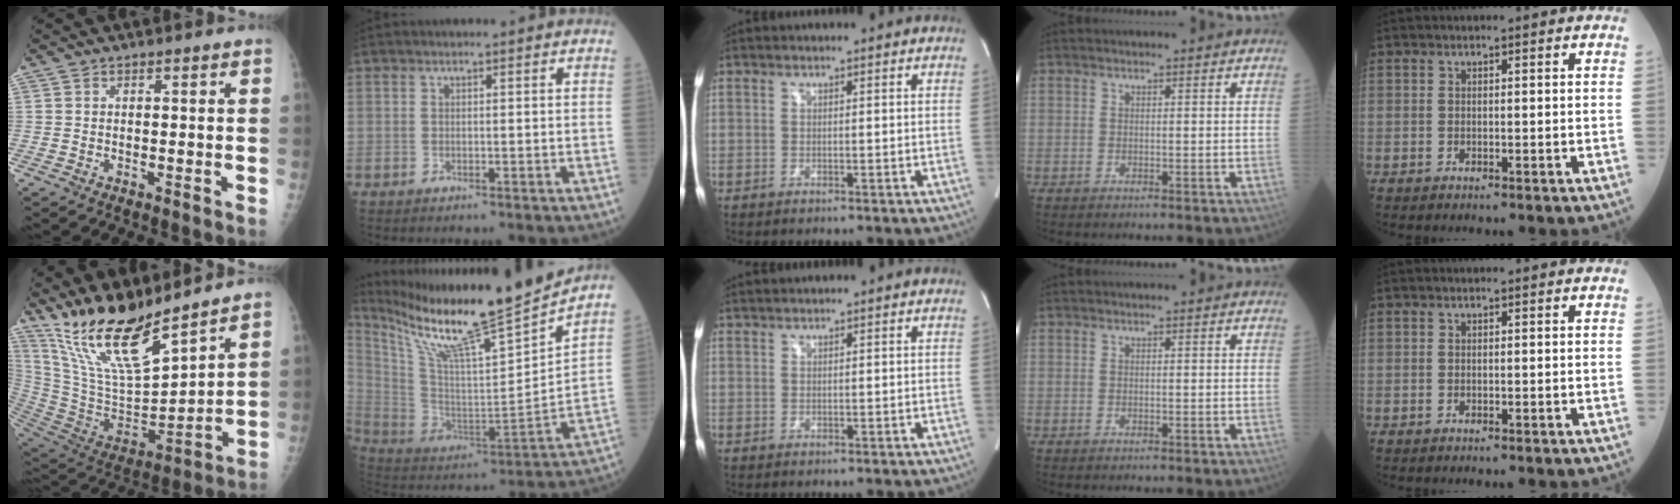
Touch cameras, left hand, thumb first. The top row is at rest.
{"thumb": {"total": 19.1, "force": [15.2, 3.7, 10.9], "torque": [-0.180, -0.082, 0.303]}, "index": {"total": 22.0, "force": [18.8, -1.2, 11.3], "torque": [-0.209, -0.046, 0.317]}, "middle": {"total": 1.5, "force": [1.4, -0.1, 0.3], "torque": [-0.009, 0.013, 0.033]}}